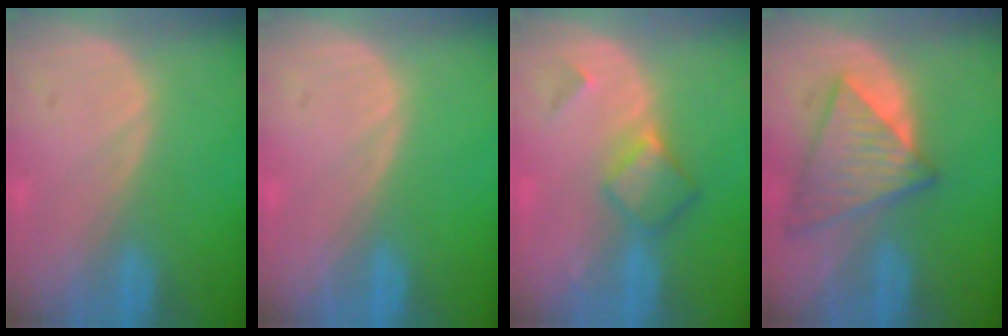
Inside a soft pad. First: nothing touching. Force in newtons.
{"total": 0.0}
{"total": 5.0, "press": 4.4, "slide": 2.4}
{"total": 7.6, "press": 7.3, "slide": 2.2}